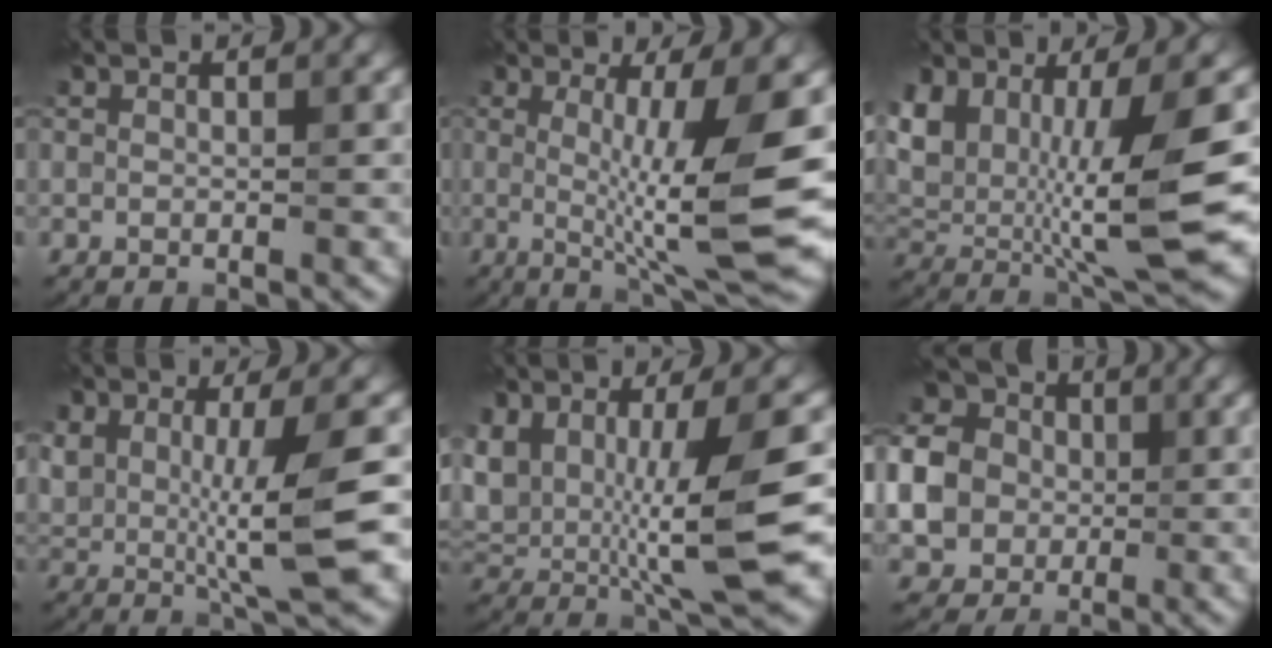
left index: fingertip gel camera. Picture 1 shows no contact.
{"total": 9.8, "force": [-0.1, 1.5, 9.7], "torque": [-0.134, -0.015, 0.003]}
{"total": 11.3, "force": [0.5, 4.8, 10.2], "torque": [-0.193, -0.021, 0.015]}
{"total": 7.0, "force": [0.1, 1.7, 6.8], "torque": [-0.122, -0.011, 0.006]}
{"total": 10.8, "force": [0.1, 3.7, 10.1], "torque": [-0.186, -0.014, 0.010]}
{"total": 10.2, "force": [-0.2, 9.0, 4.7], "torque": [-0.130, 0.011, -0.035]}